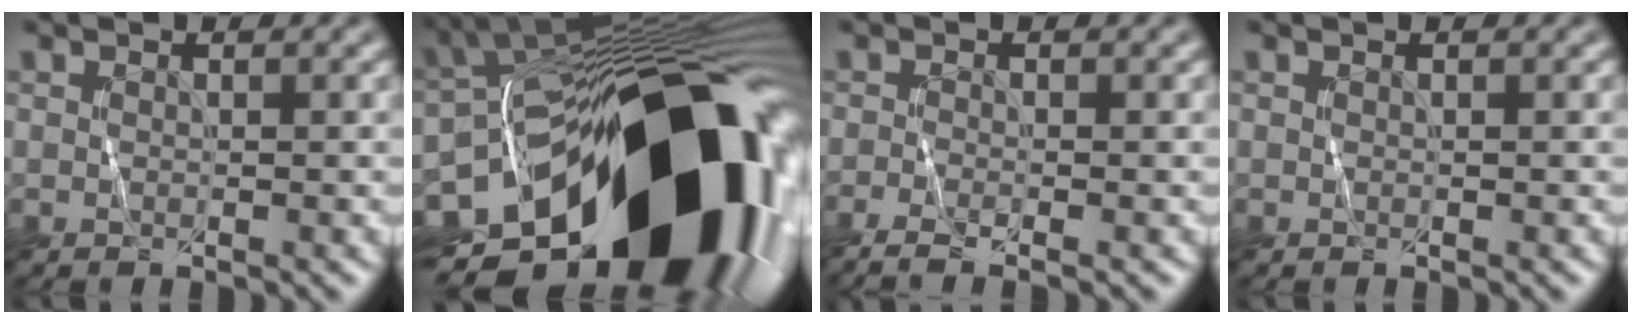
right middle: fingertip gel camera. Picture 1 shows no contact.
{"total": 22.1, "force": [-8.1, 12.6, 16.3], "torque": [-0.276, -0.029, -0.119]}
{"total": 3.4, "force": [-2.0, 0.9, 2.5], "torque": [-0.050, -0.006, -0.040]}
{"total": 0.0}